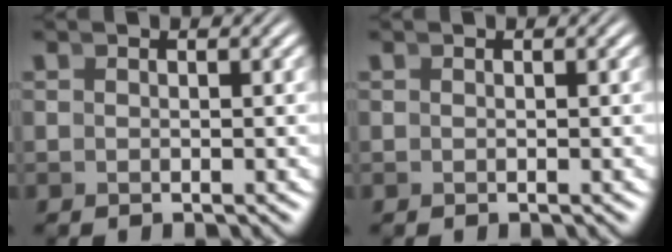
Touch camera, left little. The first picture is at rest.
{"total": 0.0}